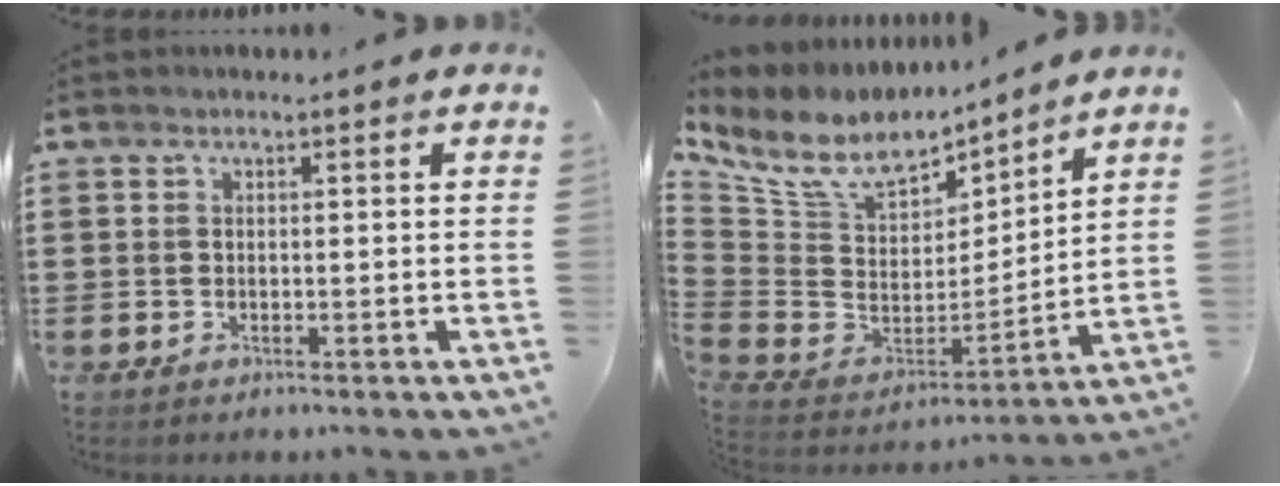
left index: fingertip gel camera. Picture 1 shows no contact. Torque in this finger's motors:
{"motor_torque": [2.14, 0.00, 0.56, 0.15]}